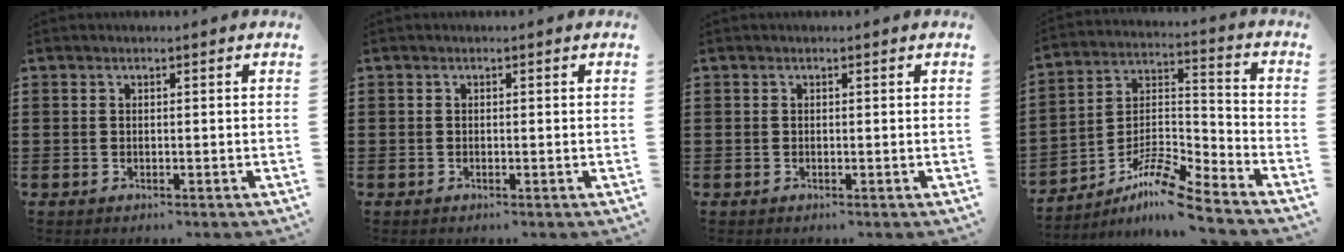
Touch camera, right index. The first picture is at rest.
{"total": 0.0}
{"total": 0.0}
{"total": 9.2, "force": [-7.7, 1.5, 4.8], "torque": [-0.098, 0.005, -0.156]}